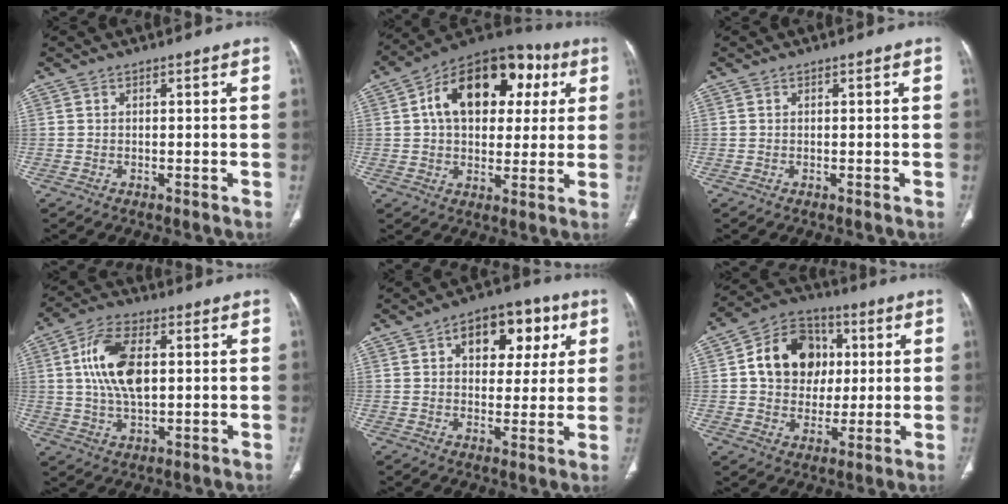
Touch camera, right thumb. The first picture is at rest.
{"total": 21.0, "force": [5.7, 13.4, 15.2], "torque": [-0.193, 0.022, 0.077]}
{"total": 0.0}
{"total": 12.5, "force": [2.1, 6.5, 10.4], "torque": [-0.199, 0.003, 0.039]}
{"total": 13.5, "force": [5.0, 8.4, 9.4], "torque": [-0.080, 0.005, 0.070]}
{"total": 15.0, "force": [2.7, 12.2, 8.2], "torque": [-0.099, 0.010, 0.043]}